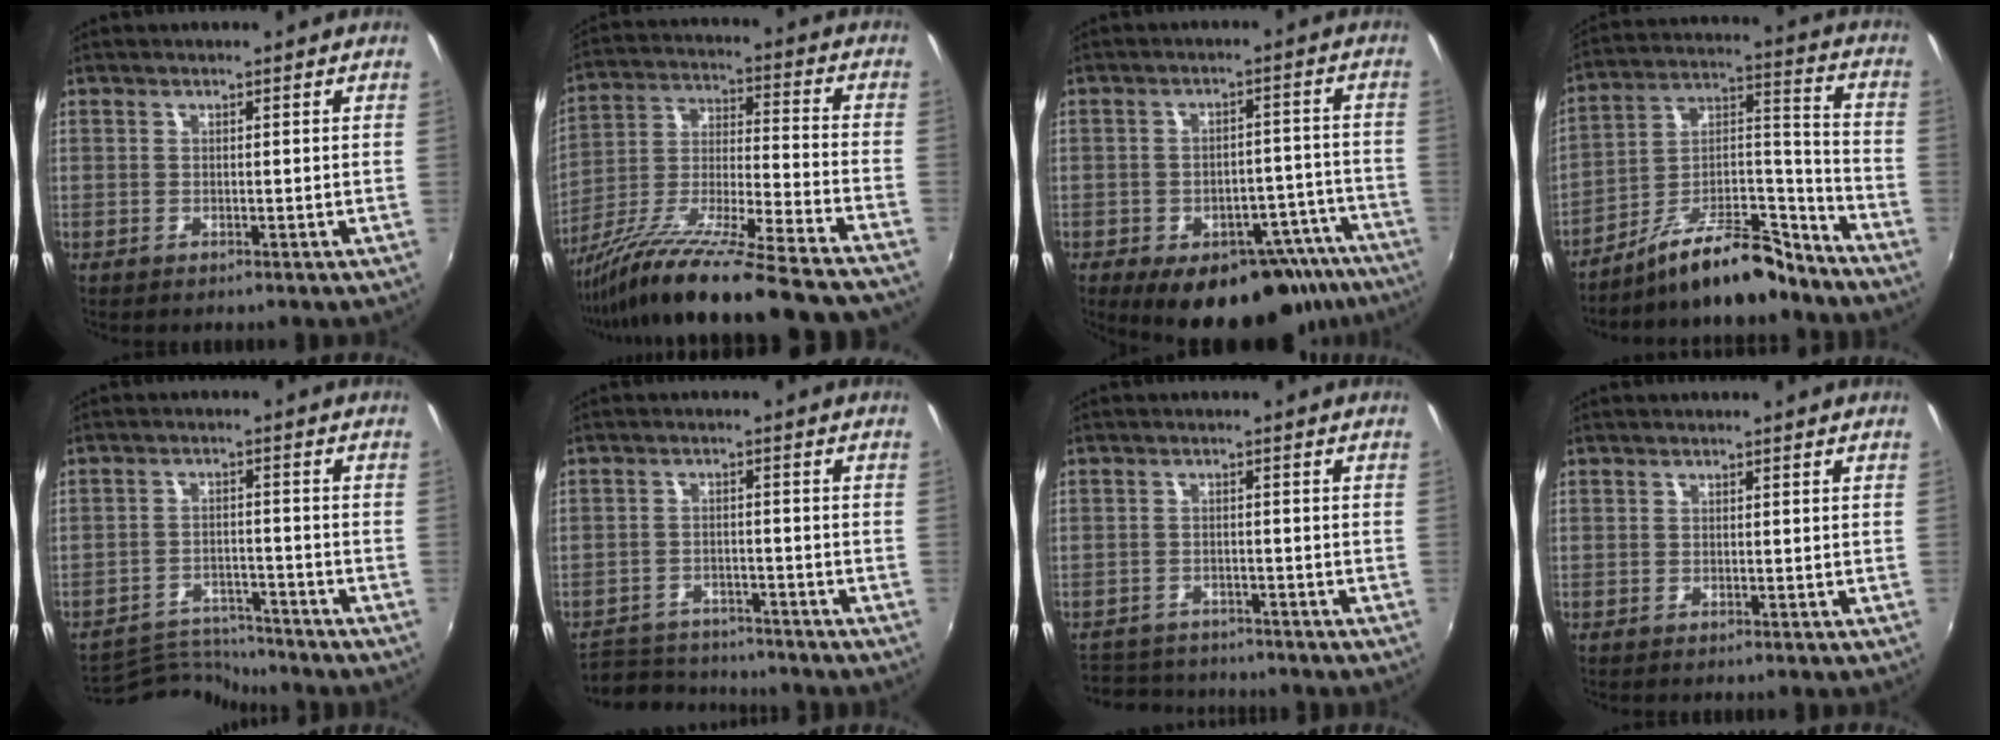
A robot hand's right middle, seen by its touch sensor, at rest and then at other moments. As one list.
[{"total": 28.3, "force": [-24.2, -0.2, 14.8], "torque": [-0.240, -0.074, -0.380]}, {"total": 18.9, "force": [-13.0, 9.7, 9.7], "torque": [-0.127, 0.019, -0.141]}, {"total": 16.1, "force": [-13.3, 4.5, 7.9], "torque": [-0.139, 0.028, -0.214]}, {"total": 8.2, "force": [-8.2, 0.0, 0.1], "torque": [-0.027, 0.004, -0.146]}, {"total": 12.0, "force": [-10.9, 4.0, 3.2], "torque": [-0.084, 0.002, -0.164]}, {"total": 8.7, "force": [-7.9, 3.0, 1.8], "torque": [-0.059, 0.003, -0.125]}, {"total": 0.0}]